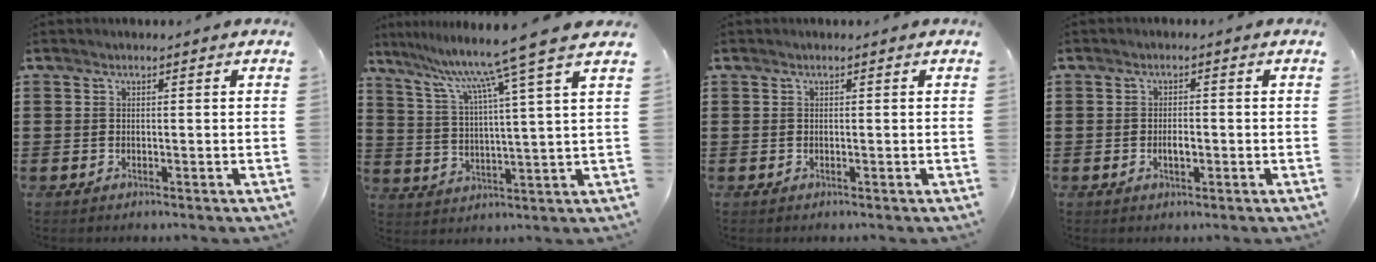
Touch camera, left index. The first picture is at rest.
{"total": 10.6, "force": [8.1, -1.8, 6.7], "torque": [-0.160, -0.042, 0.124]}
{"total": 0.0}
{"total": 2.0, "force": [-0.5, 0.9, 1.8], "torque": [-0.034, 0.002, -0.009]}